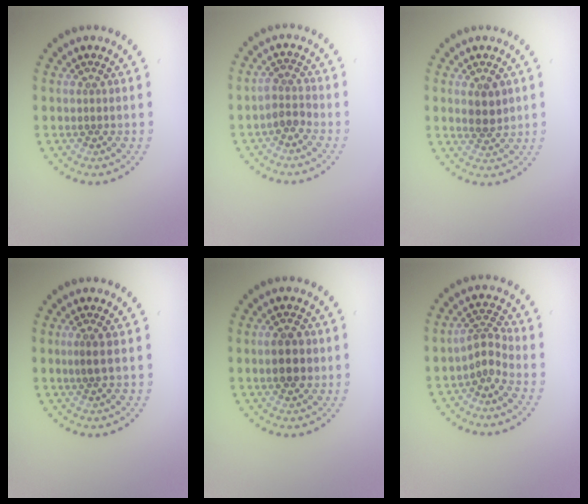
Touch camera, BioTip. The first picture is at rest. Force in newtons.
{"total": 1.8, "press": 1.4, "slide": 1.0}
{"total": 2.5, "press": 2.4, "slide": 0.8}
{"total": 1.3, "press": 1.0, "slide": 0.8}
{"total": 3.8, "press": 3.8, "slide": 0.0}
{"total": 2.4, "press": 1.6, "slide": 1.8}